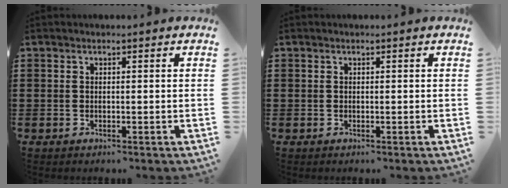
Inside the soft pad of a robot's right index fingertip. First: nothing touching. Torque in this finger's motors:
{"motor_torque": [0.35, 0.44, 0.00, 0.00]}